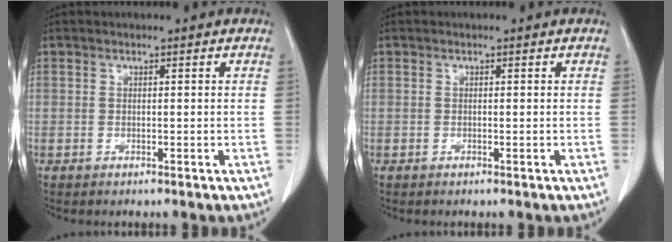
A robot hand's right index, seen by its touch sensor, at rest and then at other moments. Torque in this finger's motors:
{"motor_torque": [0.00, 0.00, 0.00, 0.00]}